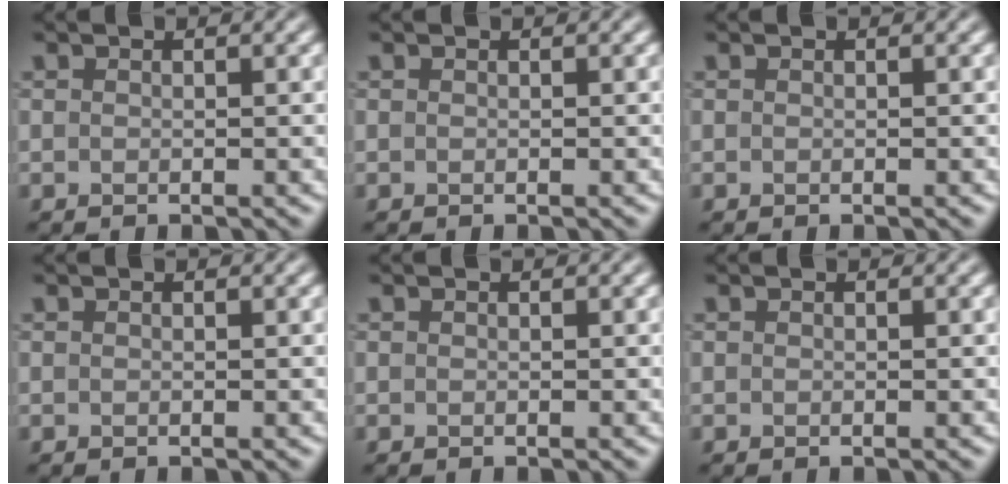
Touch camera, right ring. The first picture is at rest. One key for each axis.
{"total": 0.0}
{"total": 0.0}
{"total": 0.0}
{"total": 0.0}
{"total": 0.0}